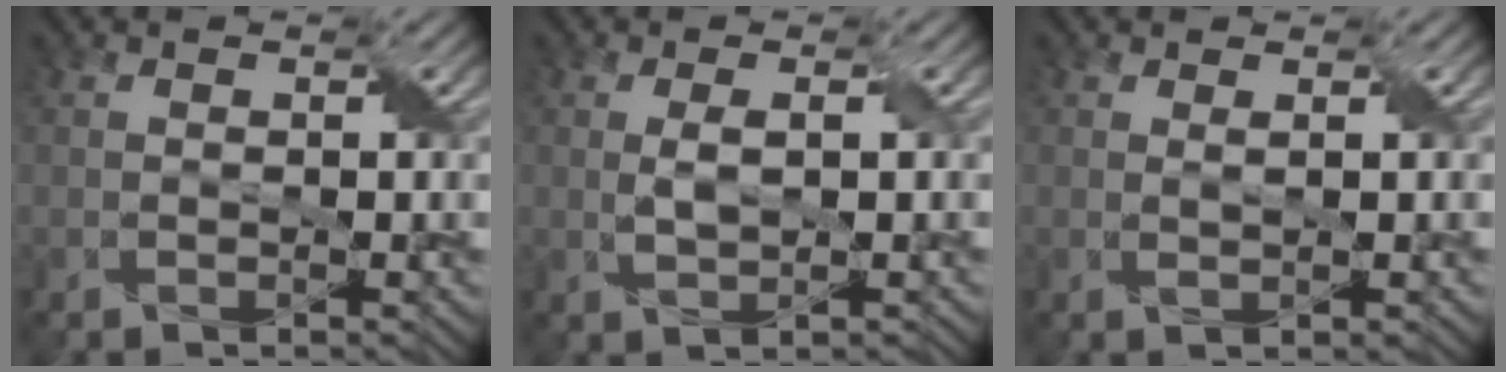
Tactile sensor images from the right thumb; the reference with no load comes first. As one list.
[{"total": 2.3, "force": [0.3, 0.7, 2.1], "torque": [-0.050, 0.001, 0.008]}, {"total": 0.8, "force": [0.5, 0.0, 0.7], "torque": [-0.021, 0.003, 0.008]}]